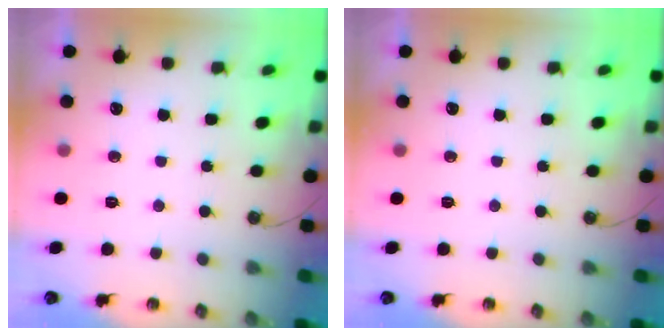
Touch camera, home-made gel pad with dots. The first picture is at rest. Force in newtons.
{"total": 0.0}